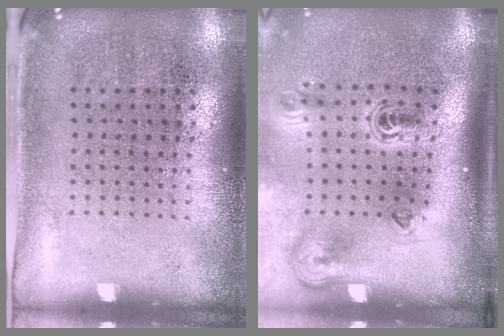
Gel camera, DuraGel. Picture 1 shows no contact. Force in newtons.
{"total": 2.3, "press": 1.5, "slide": 1.7}